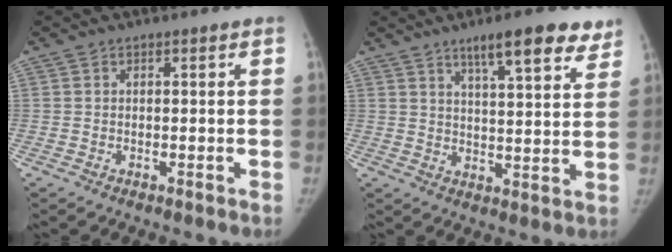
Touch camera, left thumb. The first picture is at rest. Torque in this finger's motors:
{"motor_torque": [0.42, -0.06, 1.05, -0.58, 0.04]}